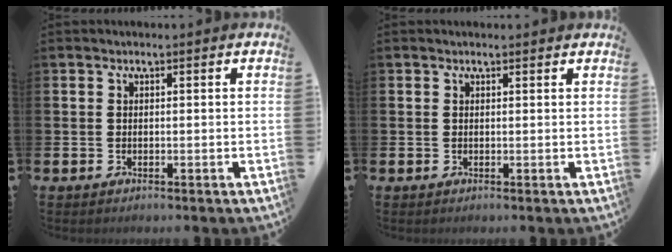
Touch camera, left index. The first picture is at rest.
{"total": 0.5, "force": [0.5, 0.1, 0.1], "torque": [0.007, -0.002, 0.008]}